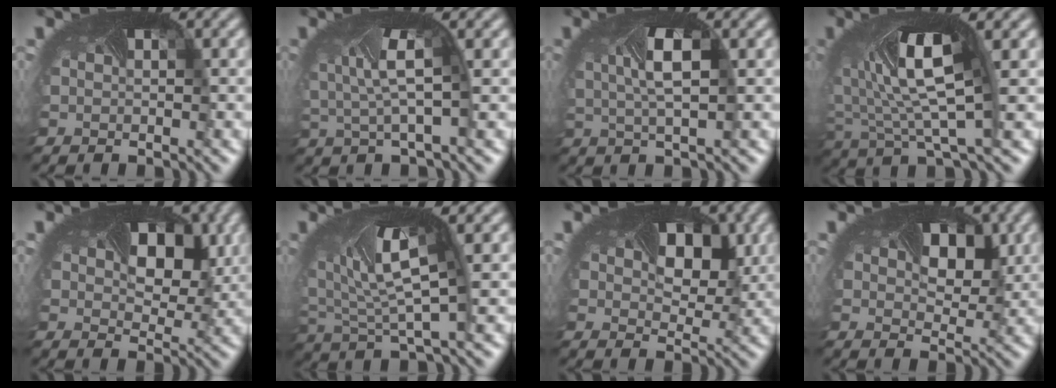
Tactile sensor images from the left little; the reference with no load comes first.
{"total": 3.4, "force": [0.4, 0.9, 3.3], "torque": [-0.092, -0.004, 0.007]}
{"total": 3.5, "force": [0.4, 1.3, 3.2], "torque": [-0.080, 0.001, 0.007]}
{"total": 7.1, "force": [1.2, 2.7, 6.5], "torque": [-0.148, -0.008, 0.019]}
{"total": 4.7, "force": [1.3, 3.3, 3.1], "torque": [-0.060, -0.007, 0.016]}
{"total": 5.0, "force": [1.7, 1.6, 4.4], "torque": [-0.106, 0.001, 0.031]}
{"total": 4.1, "force": [1.1, 3.0, 2.6], "torque": [-0.052, -0.007, 0.014]}
{"total": 3.4, "force": [0.9, 2.5, 2.1], "torque": [-0.041, -0.007, 0.012]}